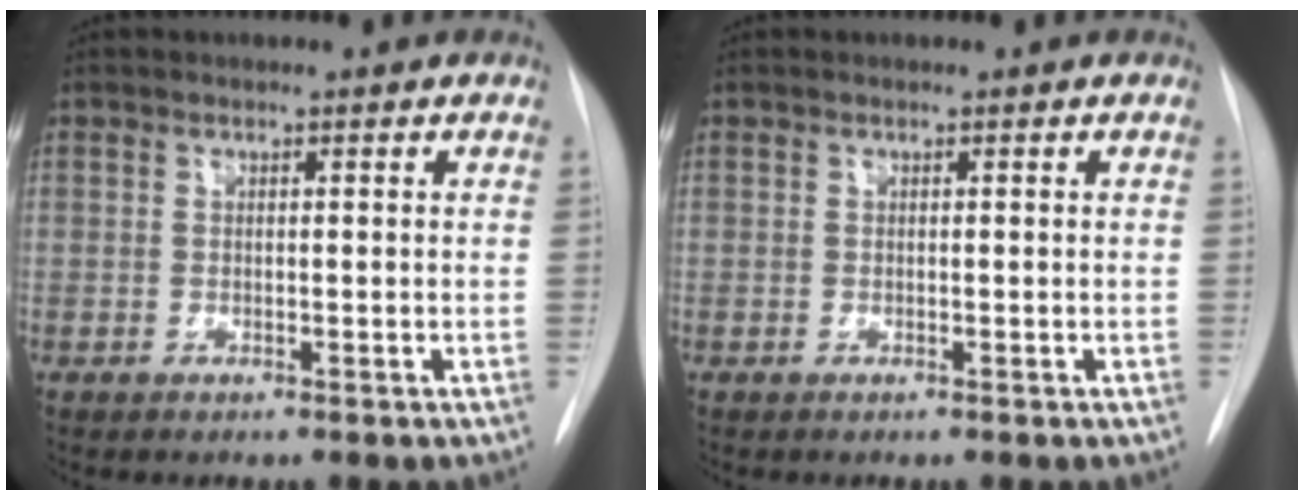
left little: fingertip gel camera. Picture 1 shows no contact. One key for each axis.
{"total": 0.0}